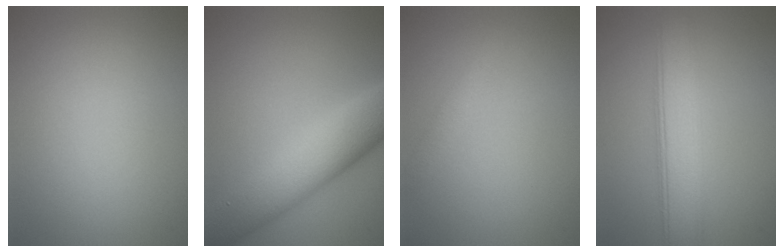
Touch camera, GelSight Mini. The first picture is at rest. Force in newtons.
{"total": 8.5, "press": 8.5, "slide": 0.1}
{"total": 1.3, "press": 1.3, "slide": 0.1}
{"total": 5.4, "press": 5.4, "slide": 0.3}